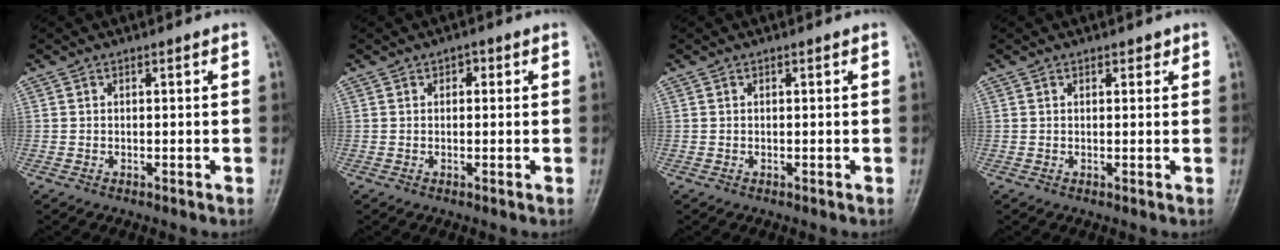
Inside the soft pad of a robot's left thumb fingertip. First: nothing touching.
{"total": 1.4, "force": [0.5, 1.0, 0.8], "torque": [-0.001, 0.003, 0.002]}
{"total": 0.0}
{"total": 1.2, "force": [0.8, 0.7, 0.5], "torque": [0.005, -0.004, 0.007]}